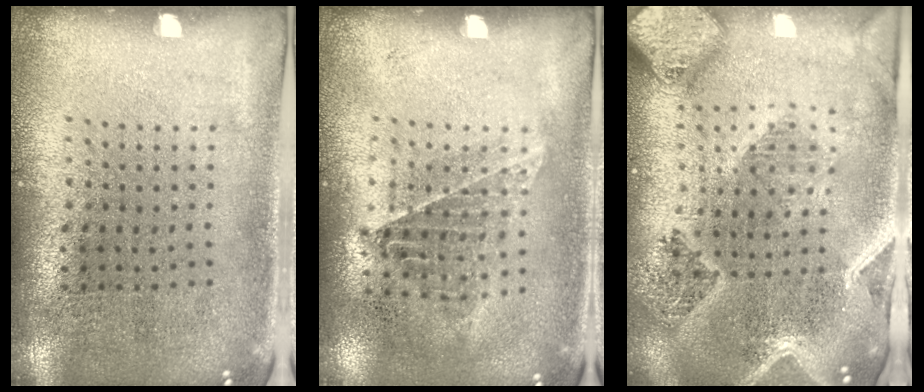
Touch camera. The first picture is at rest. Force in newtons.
{"total": 1.0, "press": 0.9, "slide": 0.3}
{"total": 3.4, "press": 2.8, "slide": 1.9}